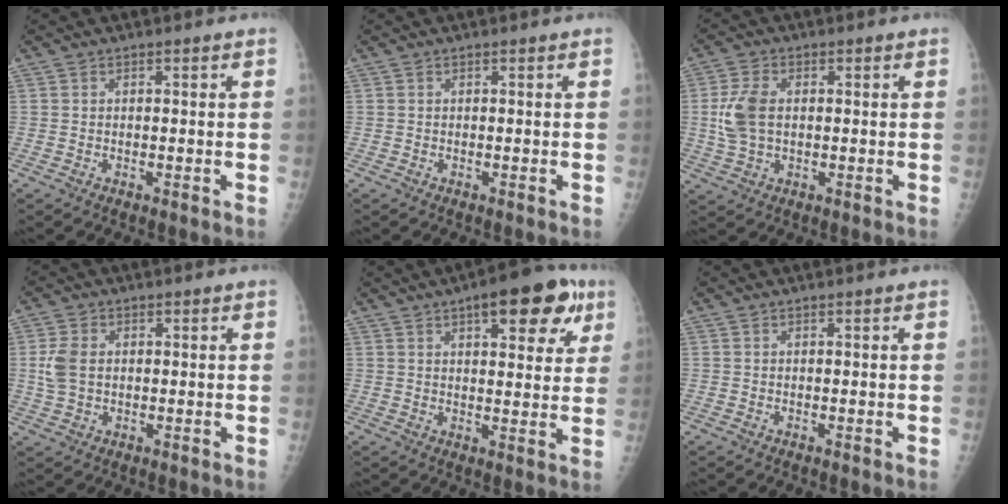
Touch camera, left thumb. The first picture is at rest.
{"total": 0.0}
{"total": 6.8, "force": [0.3, 4.3, 5.2], "torque": [-0.115, 0.004, 0.006]}
{"total": 4.9, "force": [0.3, 3.6, 3.3], "torque": [-0.072, 0.003, 0.006]}
{"total": 13.6, "force": [6.8, 5.5, 10.5], "torque": [-0.095, -0.009, 0.083]}
{"total": 0.0}